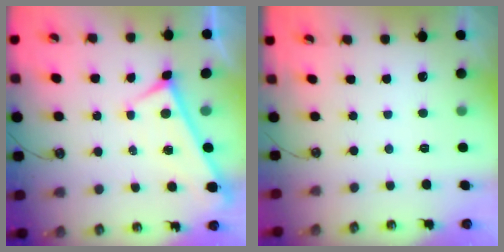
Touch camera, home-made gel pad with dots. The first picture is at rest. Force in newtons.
{"total": 0.0}